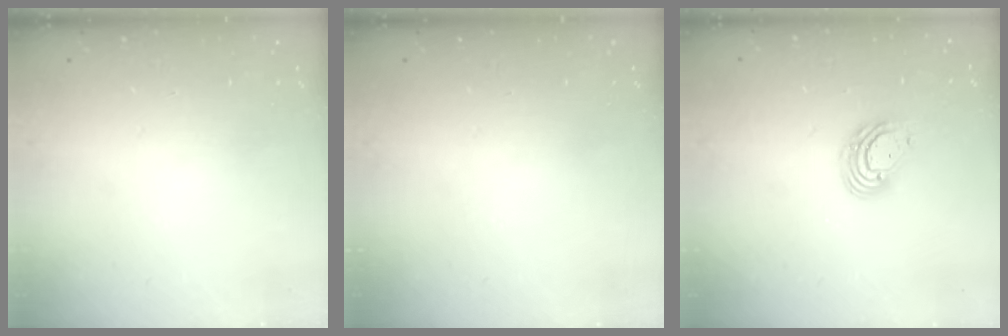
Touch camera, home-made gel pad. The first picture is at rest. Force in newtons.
{"total": 0.0}
{"total": 7.9, "press": 7.8, "slide": 1.5}